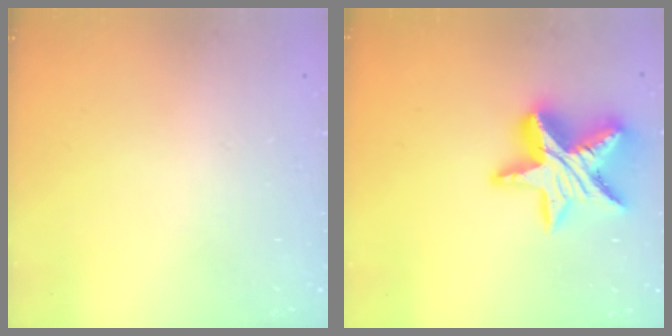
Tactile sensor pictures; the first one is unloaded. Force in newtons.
{"total": 17.9, "press": 17.9, "slide": 1.4}